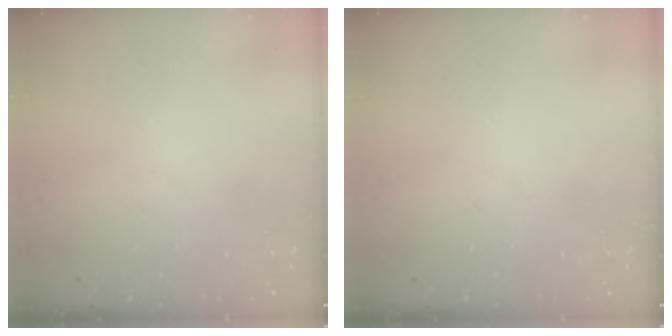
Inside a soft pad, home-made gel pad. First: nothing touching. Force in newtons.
{"total": 0.0}